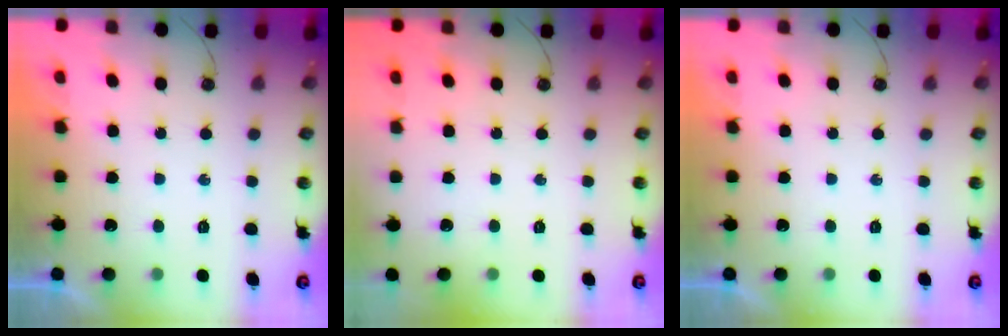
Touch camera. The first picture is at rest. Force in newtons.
{"total": 0.0}
{"total": 0.0}